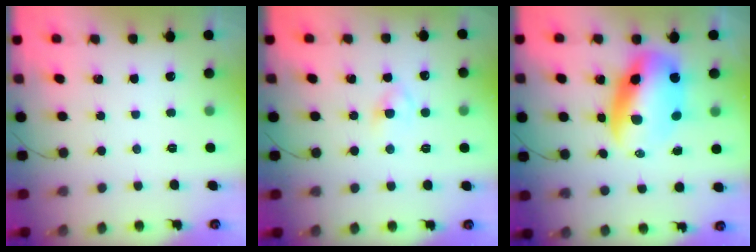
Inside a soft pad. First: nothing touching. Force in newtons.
{"total": 2.8, "press": 2.7, "slide": 0.9}
{"total": 13.7, "press": 13.2, "slide": 3.6}